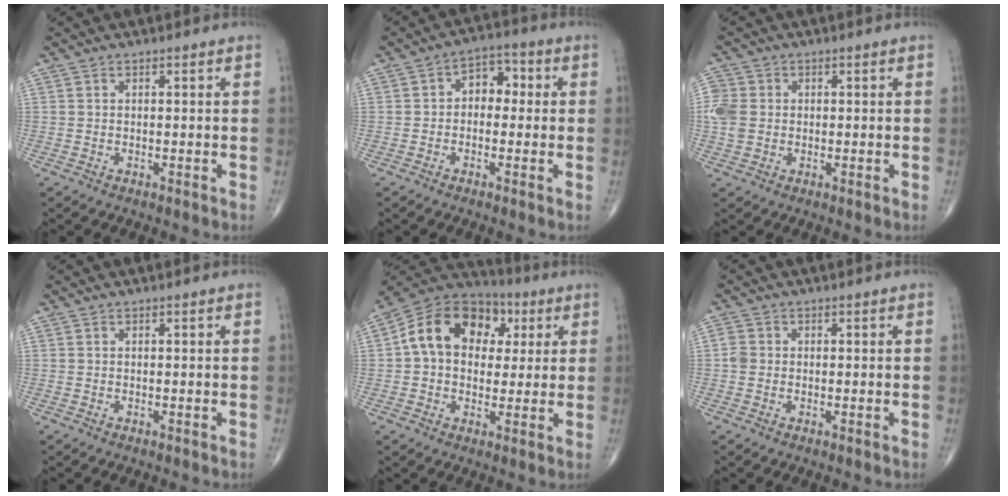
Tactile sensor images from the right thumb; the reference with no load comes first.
{"total": 5.7, "force": [0.2, 4.1, 4.0], "torque": [-0.031, 0.022, -0.011]}
{"total": 5.6, "force": [0.0, 4.7, 3.1], "torque": [-0.069, 0.007, -0.001]}
{"total": 0.0}
{"total": 16.3, "force": [3.3, 12.0, 10.5], "torque": [-0.150, 0.027, 0.045]}
{"total": 2.0, "force": [-0.2, 1.8, 0.9], "torque": [-0.013, 0.004, -0.006]}